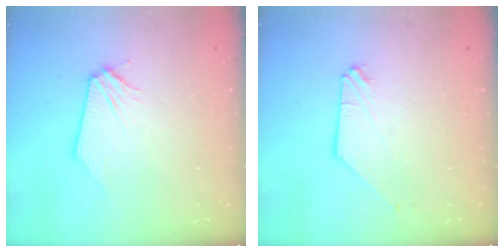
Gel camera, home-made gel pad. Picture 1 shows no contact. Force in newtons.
{"total": 0.0}